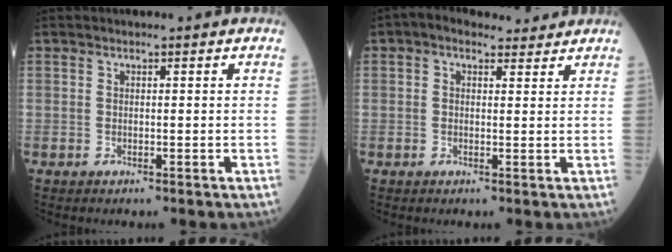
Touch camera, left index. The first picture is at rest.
{"total": 4.6, "force": [3.4, 2.4, 1.9], "torque": [-0.031, 0.029, 0.054]}